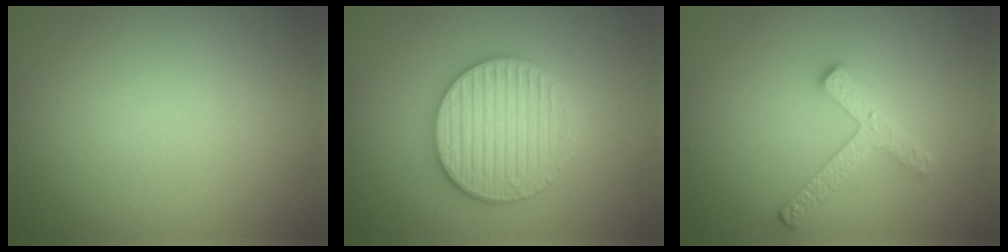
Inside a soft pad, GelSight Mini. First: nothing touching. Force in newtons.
{"total": 5.2, "press": 5.1, "slide": 1.1}
{"total": 2.6, "press": 2.5, "slide": 0.4}